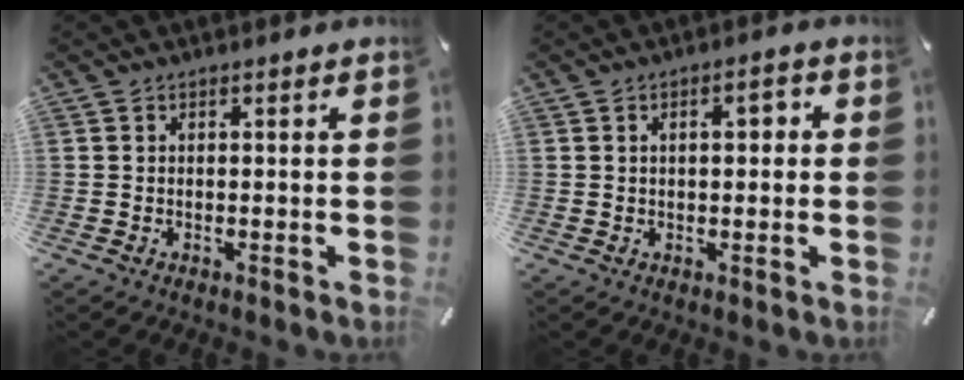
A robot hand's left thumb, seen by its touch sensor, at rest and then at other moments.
{"total": 3.9, "force": [0.6, 1.9, 3.3], "torque": [-0.051, 0.005, 0.002]}